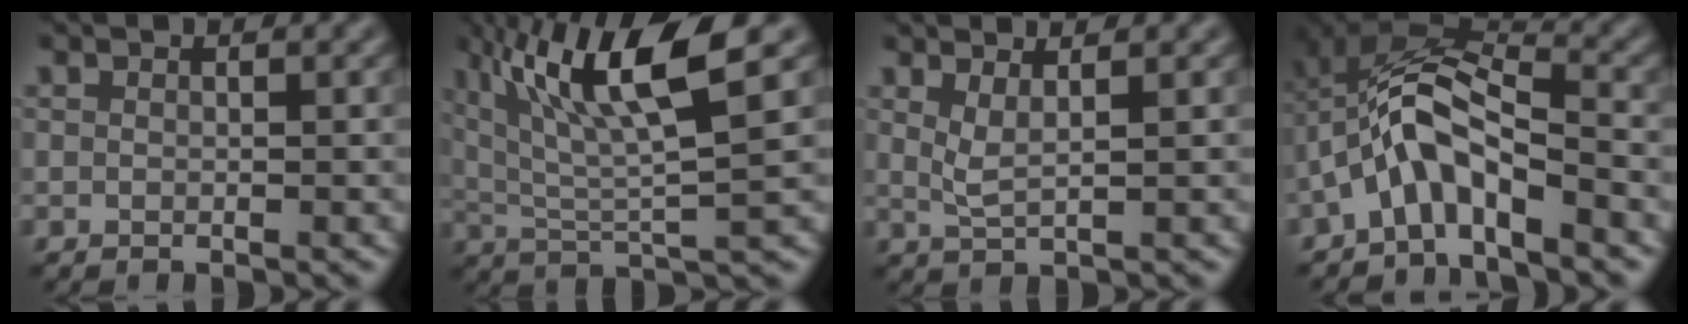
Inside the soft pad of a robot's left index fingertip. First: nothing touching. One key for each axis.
{"total": 10.2, "fx": 4.9, "fy": 2.0, "fz": 8.7, "tx": -0.149, "ty": 0.005, "tz": 0.090}
{"total": 2.1, "fx": 1.1, "fy": 0.6, "fz": 1.7, "tx": -0.030, "ty": -0.005, "tz": 0.019}
{"total": 6.8, "fx": -2.7, "fy": 2.8, "fz": 5.6, "tx": -0.114, "ty": 0.015, "tz": -0.062}